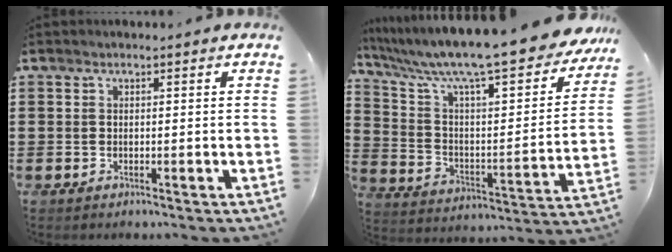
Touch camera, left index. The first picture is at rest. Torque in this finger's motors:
{"motor_torque": [2.14, 0.00, 0.67, 0.06]}